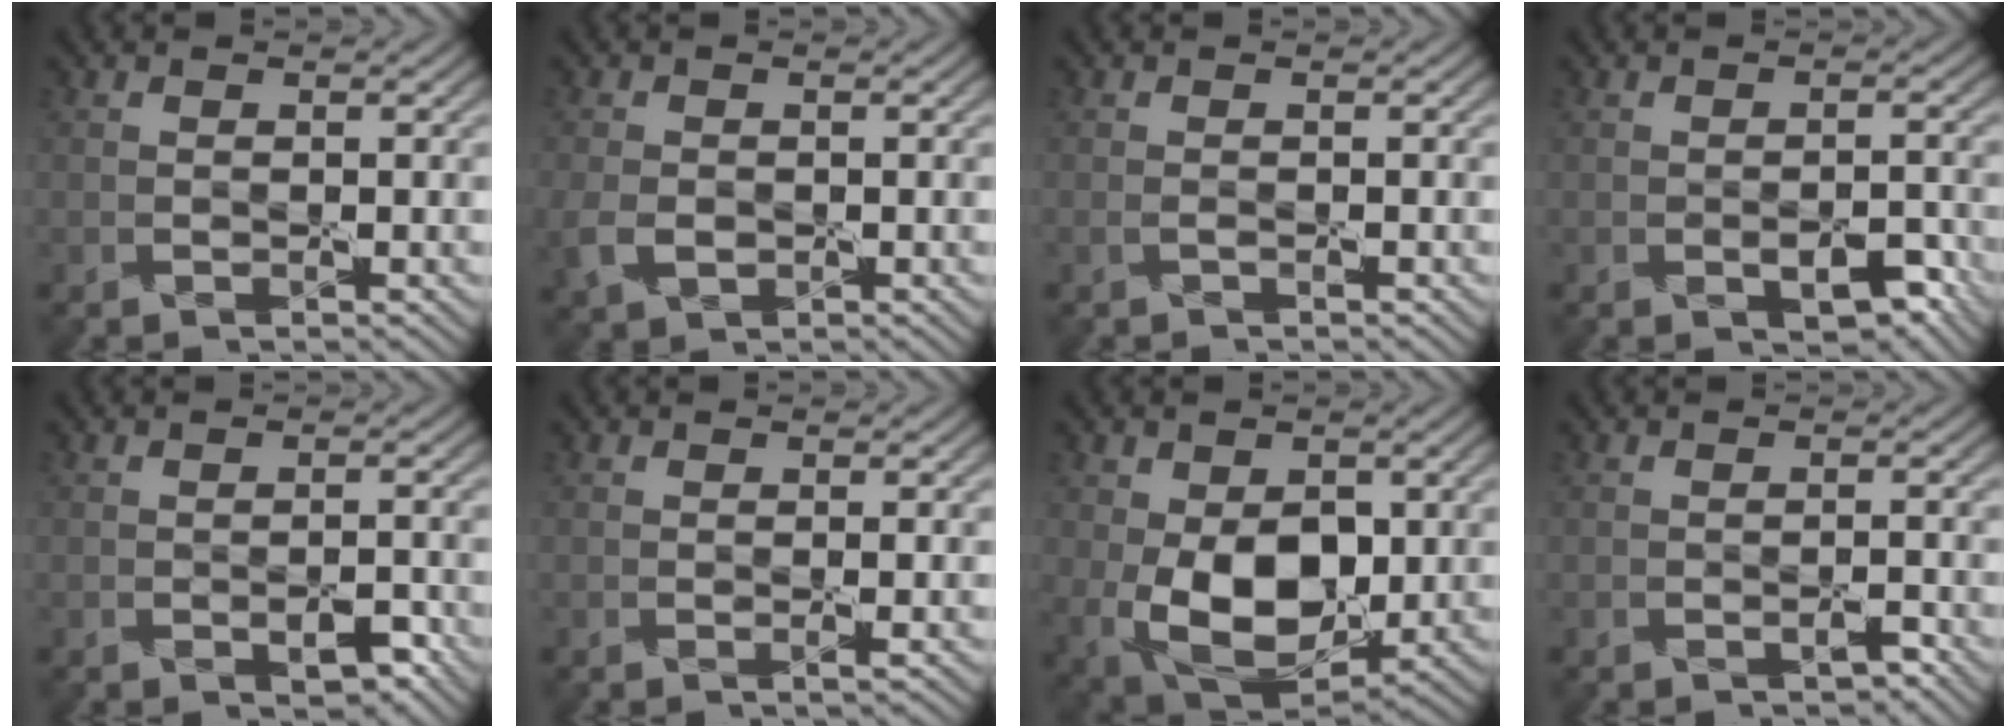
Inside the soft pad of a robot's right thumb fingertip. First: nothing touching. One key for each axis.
{"total": 3.5, "fx": -1.0, "fy": 2.6, "fz": 2.2, "tx": -0.063, "ty": -0.013, "tz": -0.022}
{"total": 0.6, "fx": -0.3, "fy": 0.1, "fz": 0.5, "tx": -0.012, "ty": -0.002, "tz": -0.007}
{"total": 3.6, "fx": -1.5, "fy": 1.9, "fz": 2.6, "tx": -0.042, "ty": -0.006, "tz": -0.017}
{"total": 2.4, "fx": -0.9, "fy": 1.3, "fz": 1.8, "tx": -0.030, "ty": -0.007, "tz": -0.009}
{"total": 0.7, "fx": 0.1, "fy": 0.0, "fz": 0.7, "tx": -0.015, "ty": -0.001, "tz": -0.001}
{"total": 11.2, "fx": -0.9, "fy": 7.2, "fz": 8.5, "tx": -0.176, "ty": -0.020, "tz": -0.004}
{"total": 1.2, "fx": -0.6, "fy": 0.6, "fz": 0.9, "tx": -0.016, "ty": -0.002, "tz": -0.009}